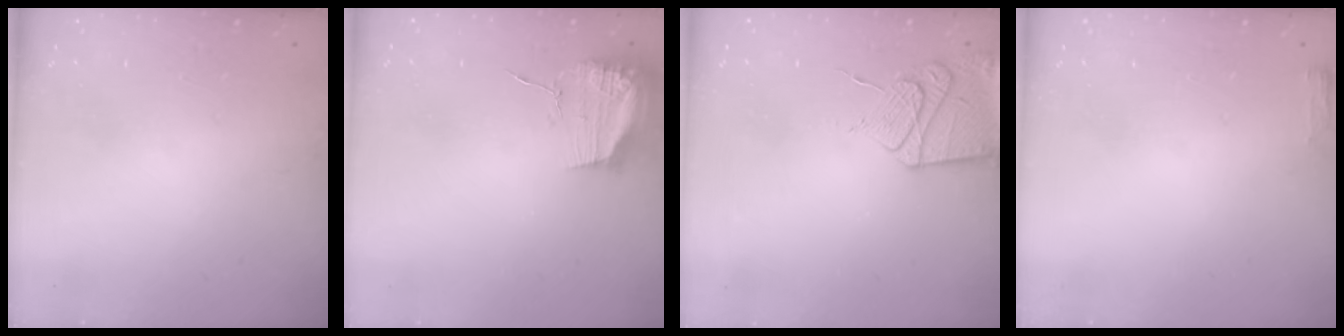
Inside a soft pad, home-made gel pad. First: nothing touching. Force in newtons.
{"total": 13.1, "press": 13.1, "slide": 0.1}
{"total": 13.0, "press": 13.0, "slide": 1.5}
{"total": 2.7, "press": 2.6, "slide": 0.8}